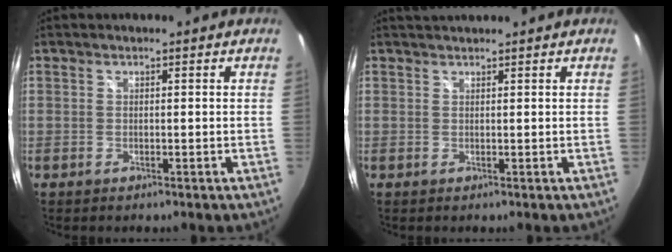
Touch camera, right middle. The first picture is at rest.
{"total": 1.6, "force": [1.5, -0.1, 0.4], "torque": [-0.008, 0.004, 0.023]}